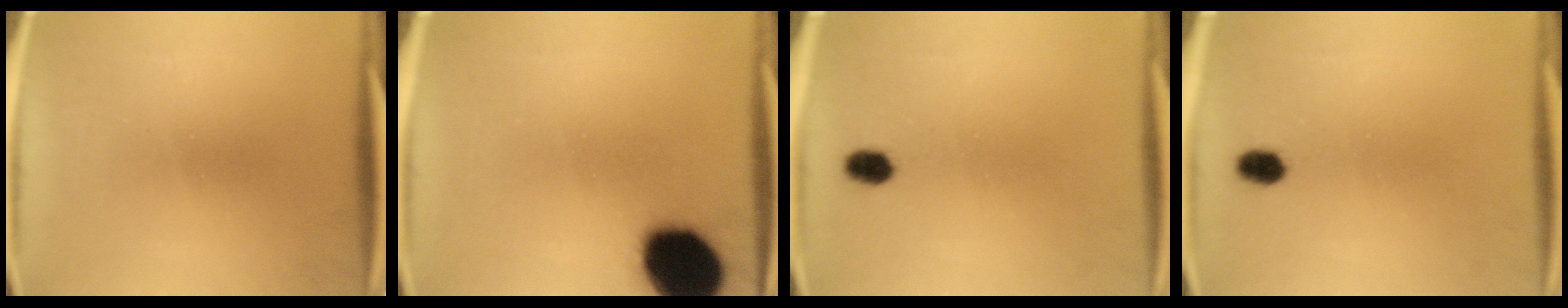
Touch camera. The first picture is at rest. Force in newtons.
{"total": 19.2}
{"total": 2.7}
{"total": 2.7}